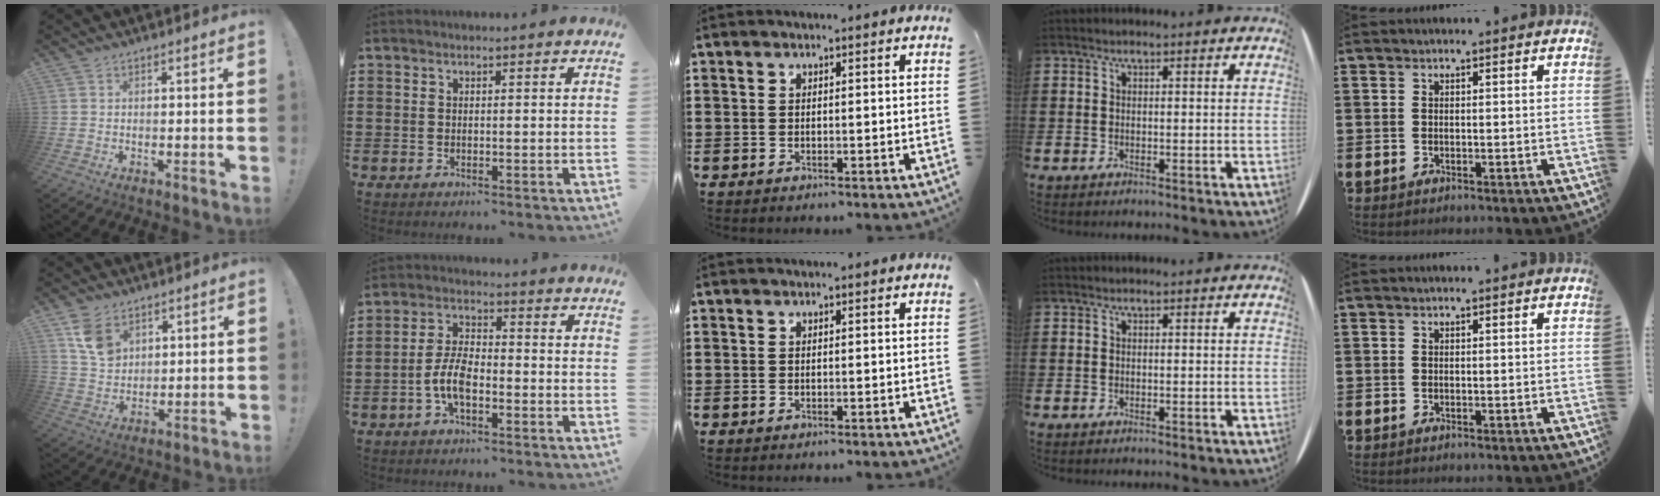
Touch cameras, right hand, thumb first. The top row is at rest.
{"thumb": {"total": 9.7, "force": [5.3, 6.8, 4.3], "torque": [-0.063, -0.022, 0.105]}, "index": {"total": 6.3, "force": [-2.3, 2.8, 5.2], "torque": [-0.130, -0.003, -0.054]}}